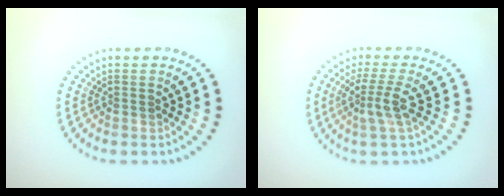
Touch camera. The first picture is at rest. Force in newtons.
{"total": 2.7, "press": 2.1, "slide": 1.7}